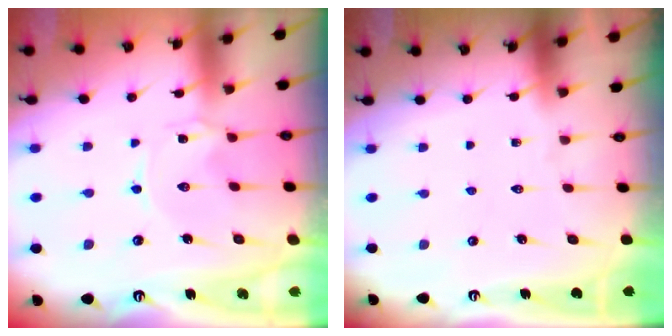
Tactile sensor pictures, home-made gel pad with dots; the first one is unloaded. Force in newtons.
{"total": 0.0}